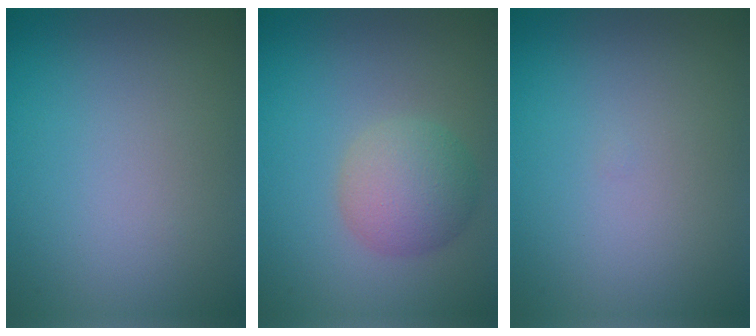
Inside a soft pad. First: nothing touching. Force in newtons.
{"total": 4.1, "press": 4.1, "slide": 0.2}
{"total": 0.0}